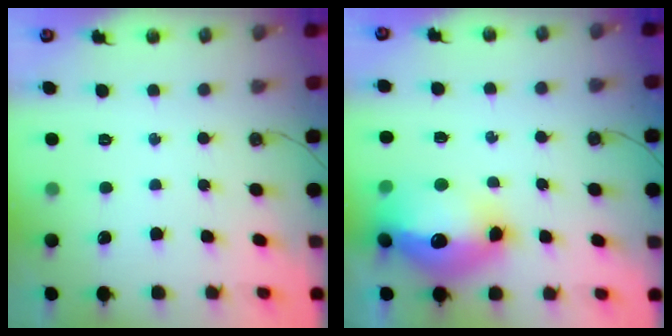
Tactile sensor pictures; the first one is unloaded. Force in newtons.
{"total": 17.7, "press": 17.6, "slide": 1.8}